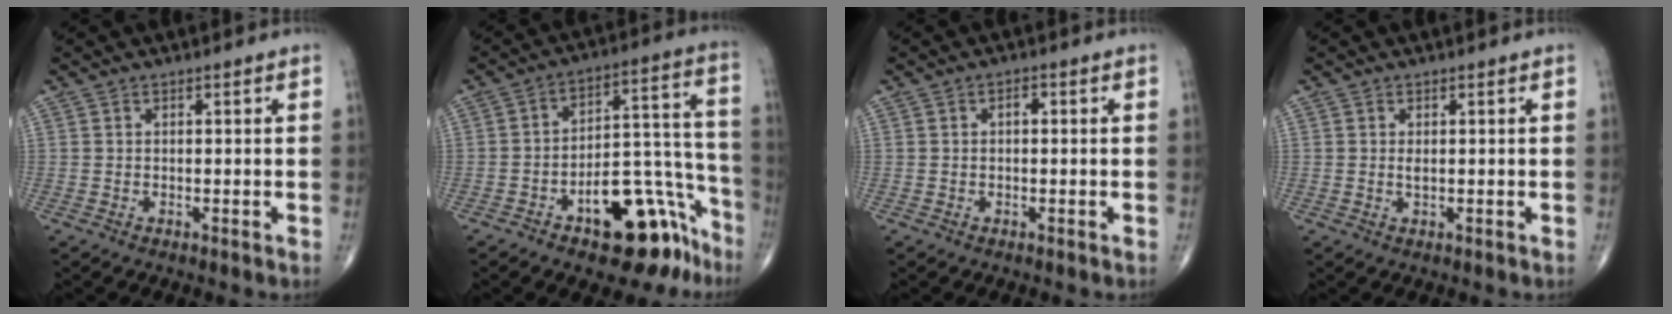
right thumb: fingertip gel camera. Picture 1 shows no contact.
{"total": 18.1, "force": [-10.4, 8.2, 12.2], "torque": [-0.110, 0.108, -0.145]}
{"total": 1.4, "force": [0.2, 0.8, 1.1], "torque": [-0.014, 0.005, -0.001]}
{"total": 0.9, "force": [0.1, 0.4, 0.8], "torque": [-0.016, -0.002, 0.004]}